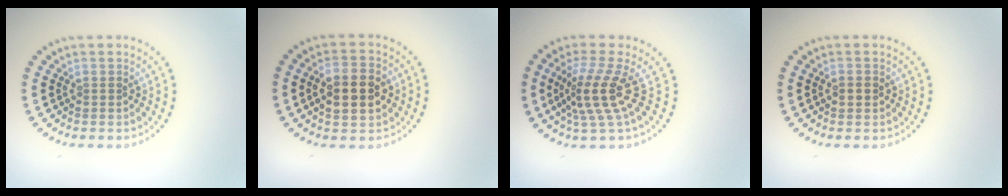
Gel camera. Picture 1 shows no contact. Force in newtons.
{"total": 5.1, "press": 5.0, "slide": 0.3}
{"total": 3.9, "press": 2.7, "slide": 2.7}
{"total": 1.4, "press": 1.4, "slide": 0.0}